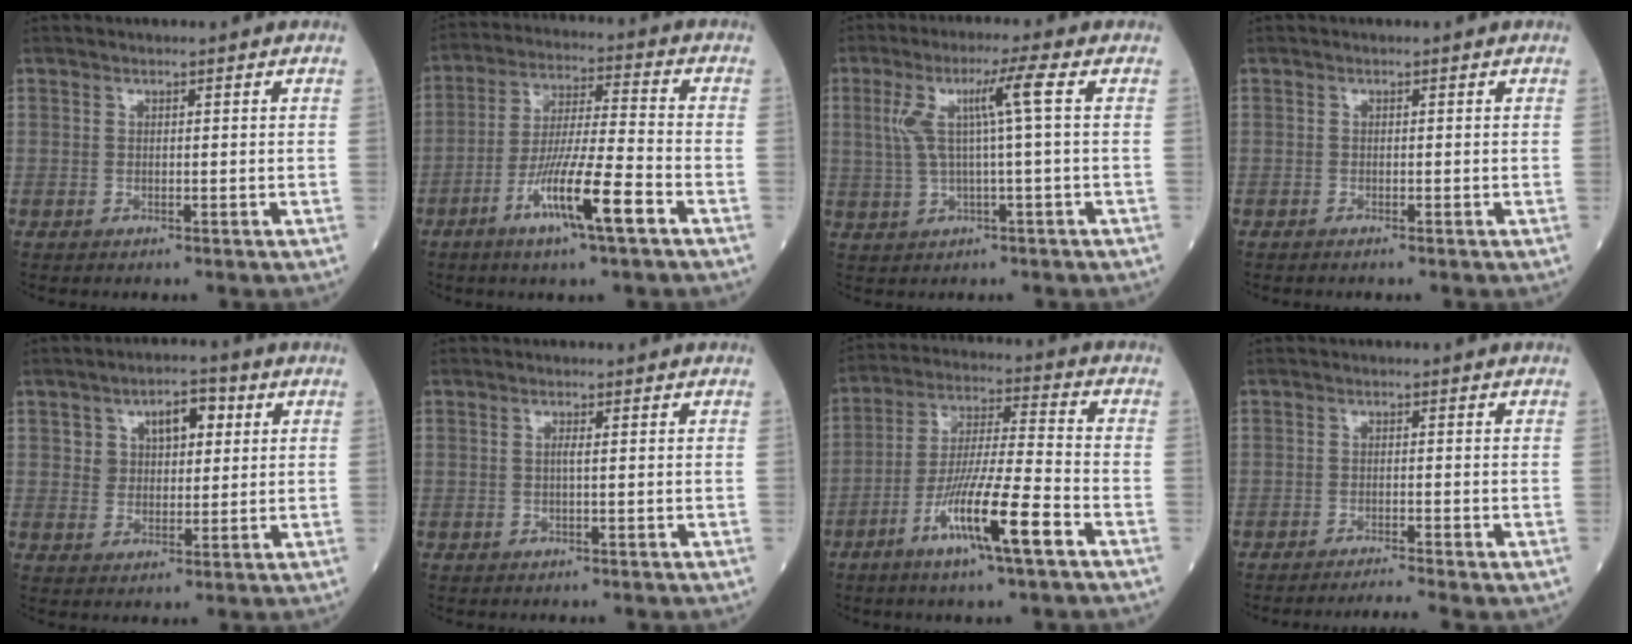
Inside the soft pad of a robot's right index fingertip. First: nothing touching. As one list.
[{"total": 11.7, "force": [-5.8, 0.2, 10.2], "torque": [-0.192, -0.012, -0.107]}, {"total": 6.6, "force": [1.3, -0.8, 6.5], "torque": [-0.129, 0.020, 0.035]}, {"total": 0.0}, {"total": 6.4, "force": [2.6, 3.8, 4.4], "torque": [-0.063, 0.019, 0.043]}, {"total": 0.8, "force": [0.0, -0.1, 0.8], "torque": [-0.019, 0.000, -0.002]}, {"total": 12.6, "force": [-6.3, 0.1, 10.9], "torque": [-0.209, -0.013, -0.115]}, {"total": 2.9, "force": [-2.6, -1.1, 0.9], "torque": [-0.022, -0.007, -0.044]}]